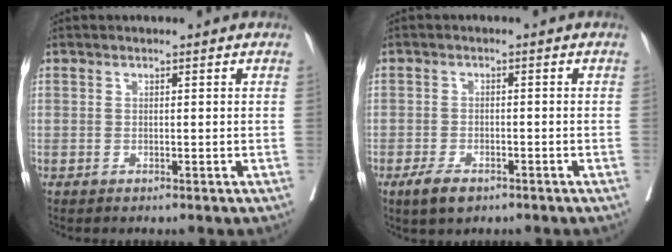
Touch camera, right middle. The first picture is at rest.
{"total": 3.8, "force": [-2.5, 1.6, 2.5], "torque": [-0.047, -0.003, -0.040]}